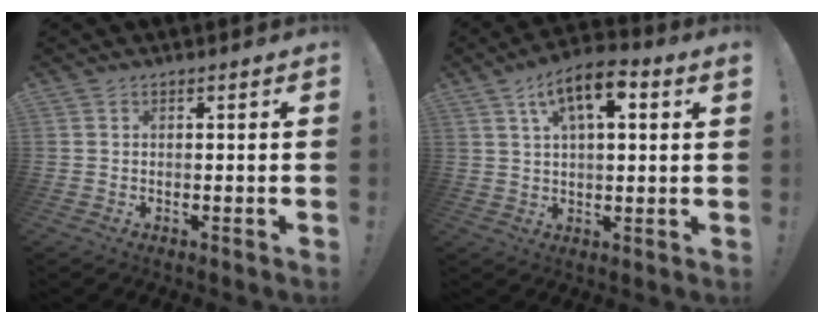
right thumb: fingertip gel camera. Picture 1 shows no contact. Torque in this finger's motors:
{"motor_torque": [0.18, 0.38, 0.21, 0.21, 0.07]}